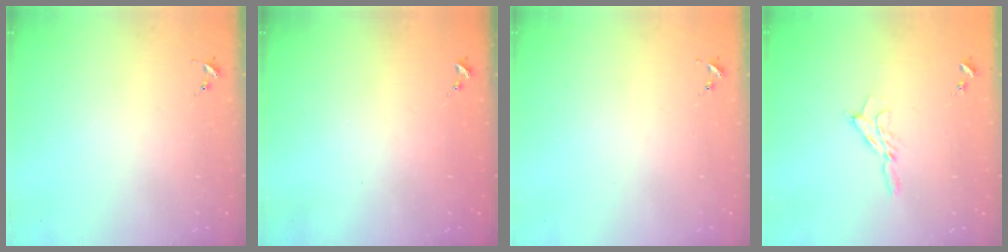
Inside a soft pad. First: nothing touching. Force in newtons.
{"total": 0.0}
{"total": 0.0}
{"total": 6.5, "press": 6.5, "slide": 0.7}